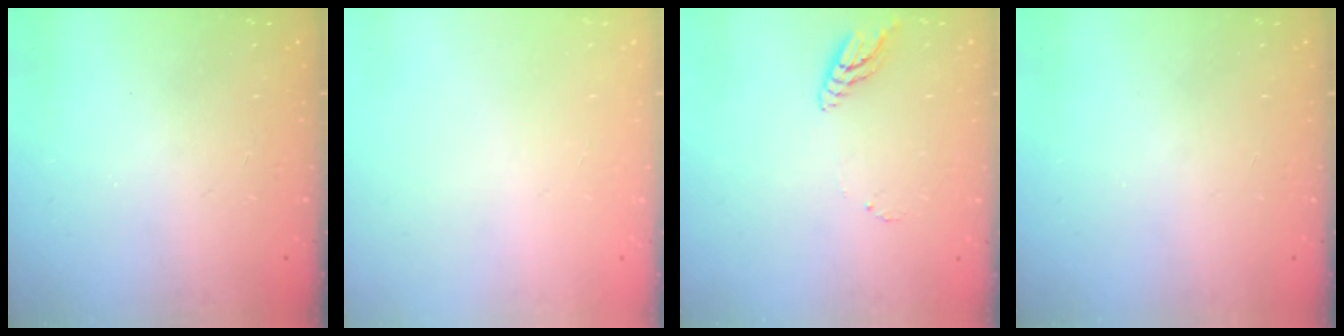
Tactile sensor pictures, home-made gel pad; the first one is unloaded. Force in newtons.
{"total": 0.0}
{"total": 7.2, "press": 7.2, "slide": 0.6}
{"total": 0.0}